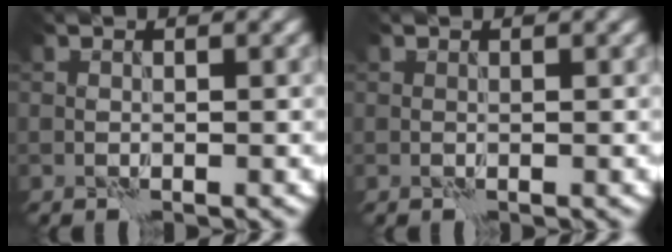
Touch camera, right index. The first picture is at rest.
{"total": 0.0}